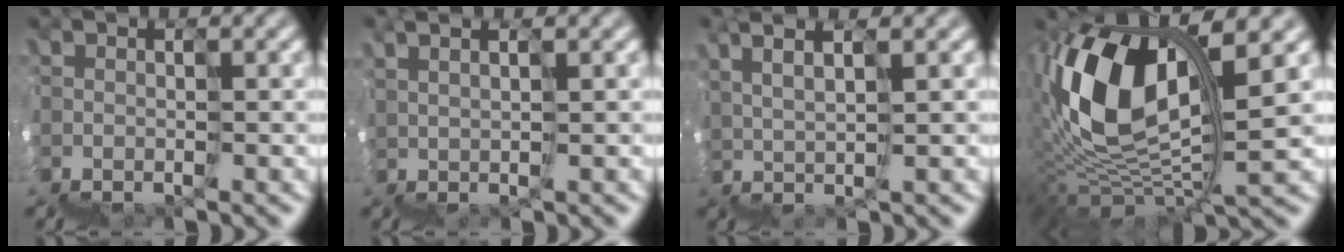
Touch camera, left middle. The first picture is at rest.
{"total": 3.4, "force": [3.4, -0.4, 0.7], "torque": [0.001, 0.029, 0.065]}
{"total": 4.6, "force": [4.4, -0.9, 0.7], "torque": [-0.003, 0.037, 0.085]}
{"total": 8.0, "force": [5.9, 1.8, 5.0], "torque": [-0.122, 0.038, 0.105]}